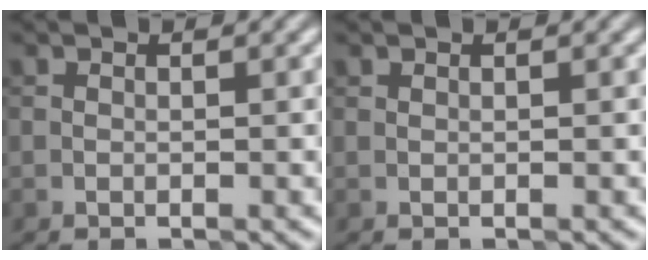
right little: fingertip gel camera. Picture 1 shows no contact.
{"total": 0.0}